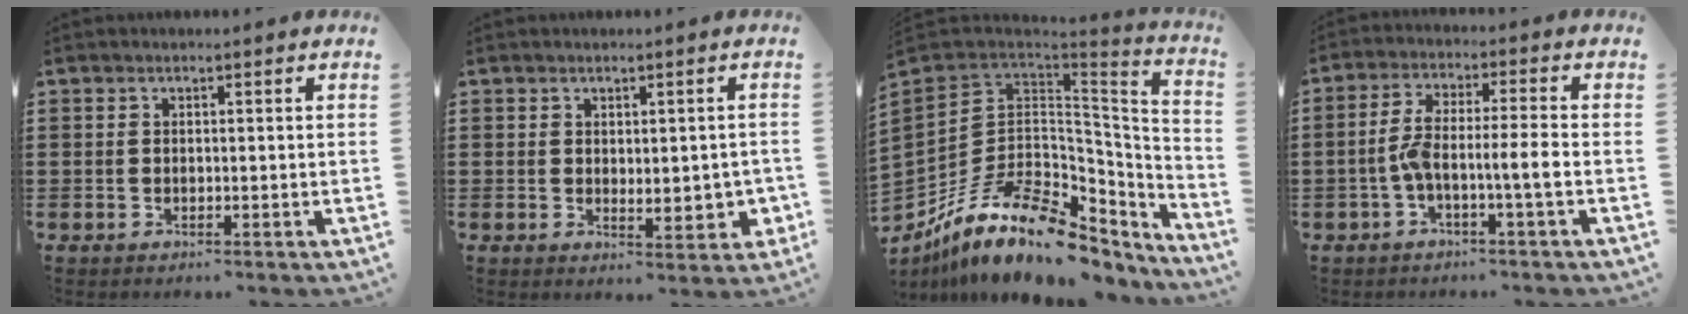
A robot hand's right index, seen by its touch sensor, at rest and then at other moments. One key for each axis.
{"total": 3.0, "fx": 0.8, "fy": 1.6, "fz": 2.4, "tx": -0.032, "ty": 0.002, "tz": 0.013}
{"total": 17.2, "fx": -8.8, "fy": 8.8, "fz": 11.9, "tx": -0.261, "ty": 0.029, "tz": -0.152}
{"total": 6.9, "fx": -2.1, "fy": 0.5, "fz": 6.6, "tx": -0.135, "ty": -0.005, "tz": -0.047}